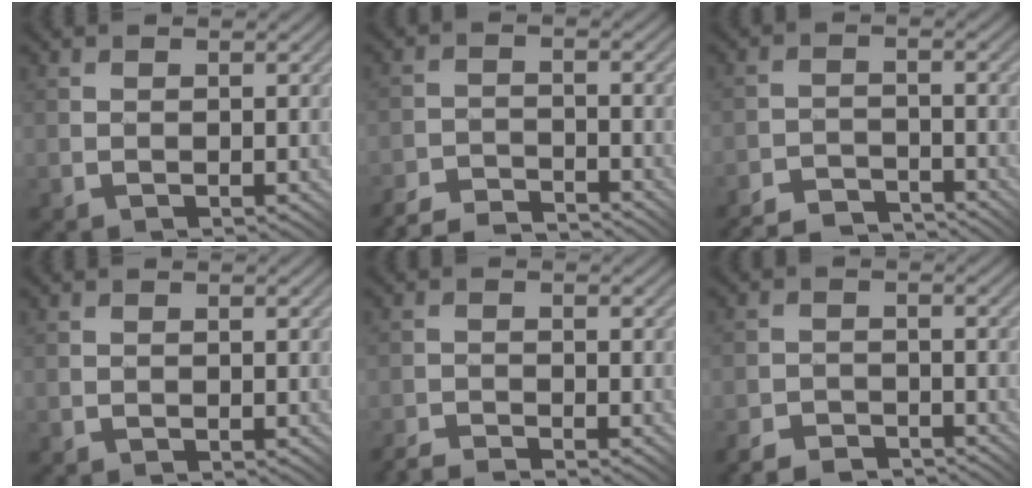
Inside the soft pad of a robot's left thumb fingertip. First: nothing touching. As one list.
[{"total": 5.0, "force": [-4.9, 0.2, 0.7], "torque": [-0.010, 0.002, -0.102]}, {"total": 5.4, "force": [-5.4, 0.4, 0.7], "torque": [-0.006, 0.004, -0.101]}, {"total": 0.0}, {"total": 2.8, "force": [-2.7, -0.1, 0.5], "torque": [-0.008, 0.001, -0.057]}, {"total": 3.6, "force": [-3.5, 0.7, 0.5], "torque": [-0.008, 0.003, -0.072]}]